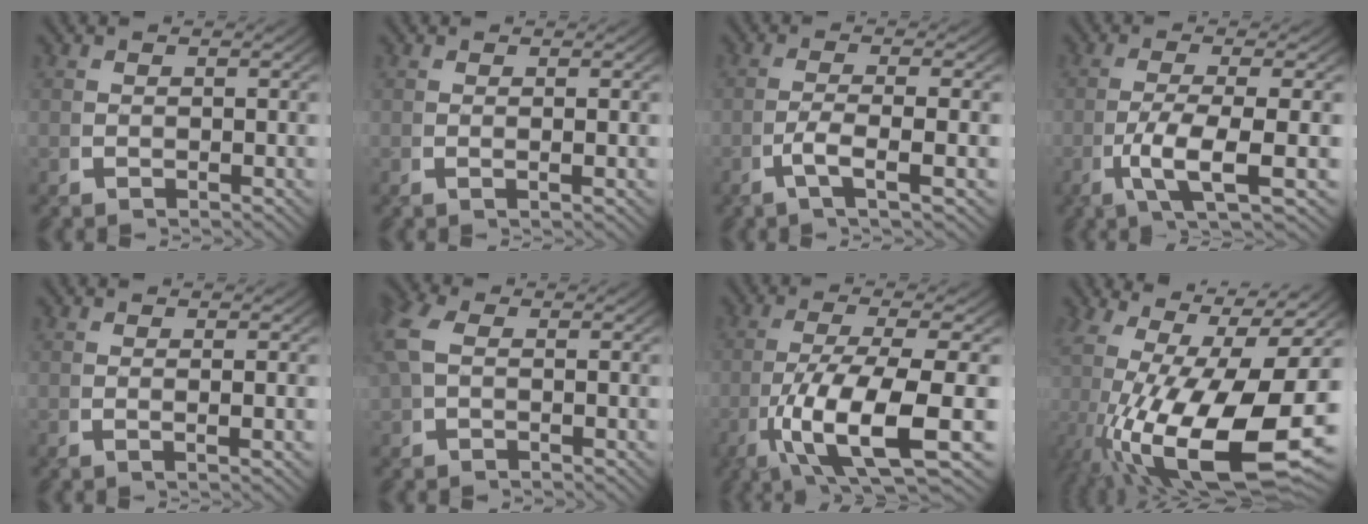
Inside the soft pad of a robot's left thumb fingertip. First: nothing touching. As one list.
[{"total": 0.9, "force": [0.4, -0.1, 0.9], "torque": [-0.021, 0.001, 0.004]}, {"total": 4.2, "force": [-0.7, 0.5, 4.1], "torque": [-0.092, -0.002, -0.014]}, {"total": 6.8, "force": [-0.9, 1.8, 6.5], "torque": [-0.143, -0.015, -0.009]}, {"total": 1.2, "force": [0.3, -0.1, 1.2], "torque": [-0.027, 0.001, 0.004]}, {"total": 2.7, "force": [0.5, 1.9, 1.9], "torque": [-0.064, -0.004, 0.014]}, {"total": 12.1, "force": [-2.7, 5.2, 10.6], "torque": [-0.237, -0.049, -0.012]}, {"total": 19.9, "force": [-2.4, 10.8, 16.6], "torque": [-0.296, -0.068, 0.007]}]